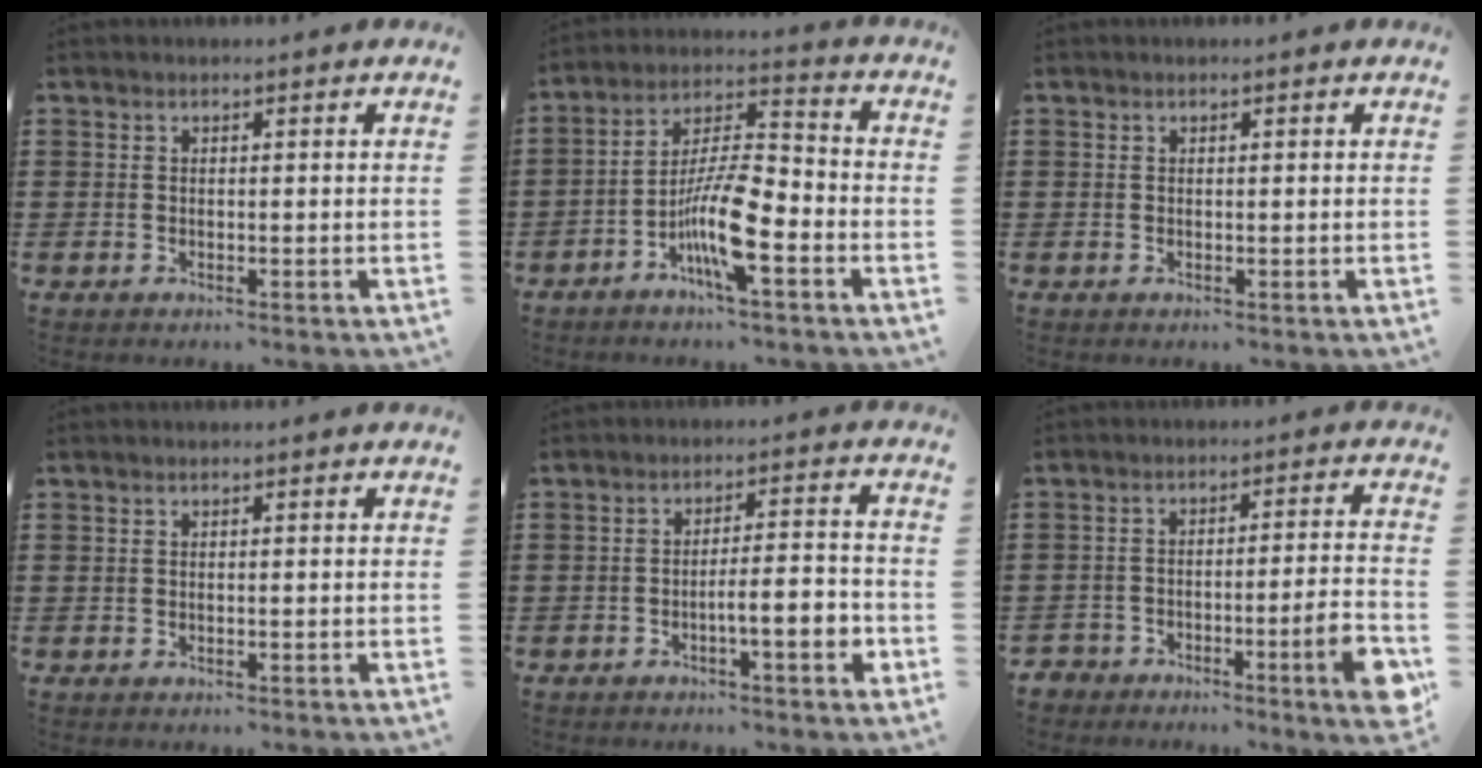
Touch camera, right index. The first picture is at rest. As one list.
[{"total": 9.9, "force": [-4.4, 2.5, 8.5], "torque": [-0.178, -0.004, -0.084]}, {"total": 0.0}, {"total": 0.0}, {"total": 5.5, "force": [-2.5, 0.8, 4.9], "torque": [-0.074, -0.003, -0.047]}, {"total": 7.0, "force": [-4.5, 1.0, 5.3], "torque": [-0.075, -0.004, -0.082]}]